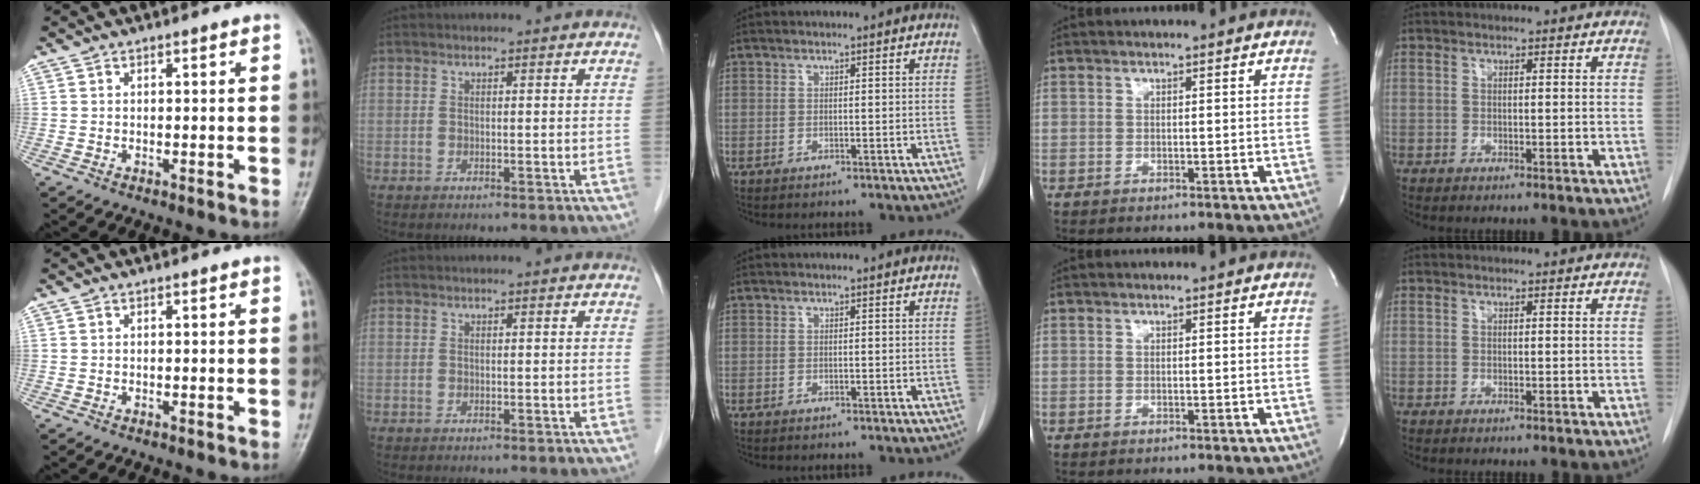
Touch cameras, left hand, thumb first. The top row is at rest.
{}